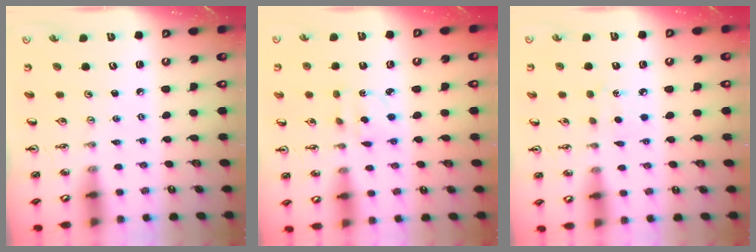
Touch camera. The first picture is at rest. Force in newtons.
{"total": 2.3, "press": 2.2, "slide": 0.6}
{"total": 5.0, "press": 5.0, "slide": 0.6}